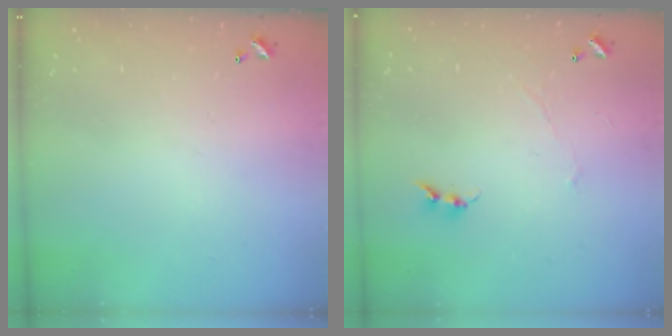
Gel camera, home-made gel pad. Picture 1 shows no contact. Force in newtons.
{"total": 0.7, "press": 0.4, "slide": 0.6}